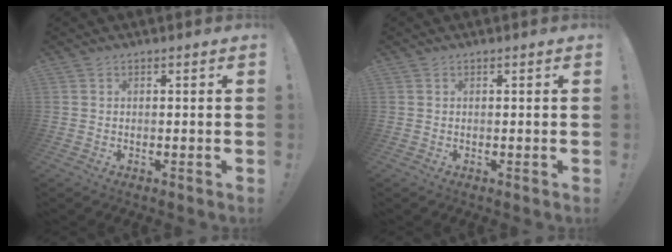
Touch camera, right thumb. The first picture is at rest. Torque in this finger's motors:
{"motor_torque": [-0.02, 0.00, 0.06, -0.06, 0.06]}